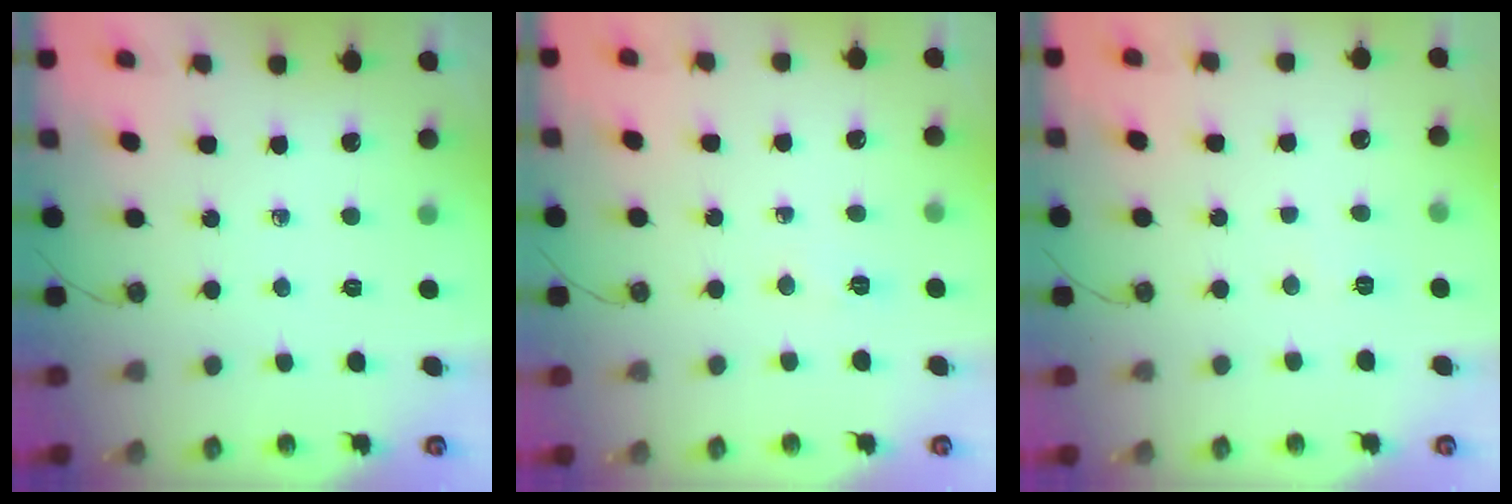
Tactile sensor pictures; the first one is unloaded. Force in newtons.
{"total": 14.3, "press": 5.5, "slide": 13.2}
{"total": 4.4, "press": 4.3, "slide": 1.1}